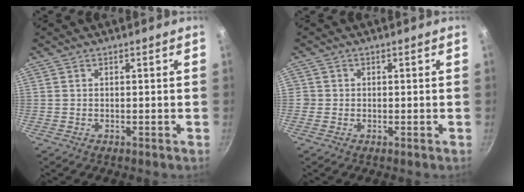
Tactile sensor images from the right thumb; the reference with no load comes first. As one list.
[{"total": 1.3, "force": [-0.2, 1.3, 0.2], "torque": [0.002, 0.005, -0.006]}]